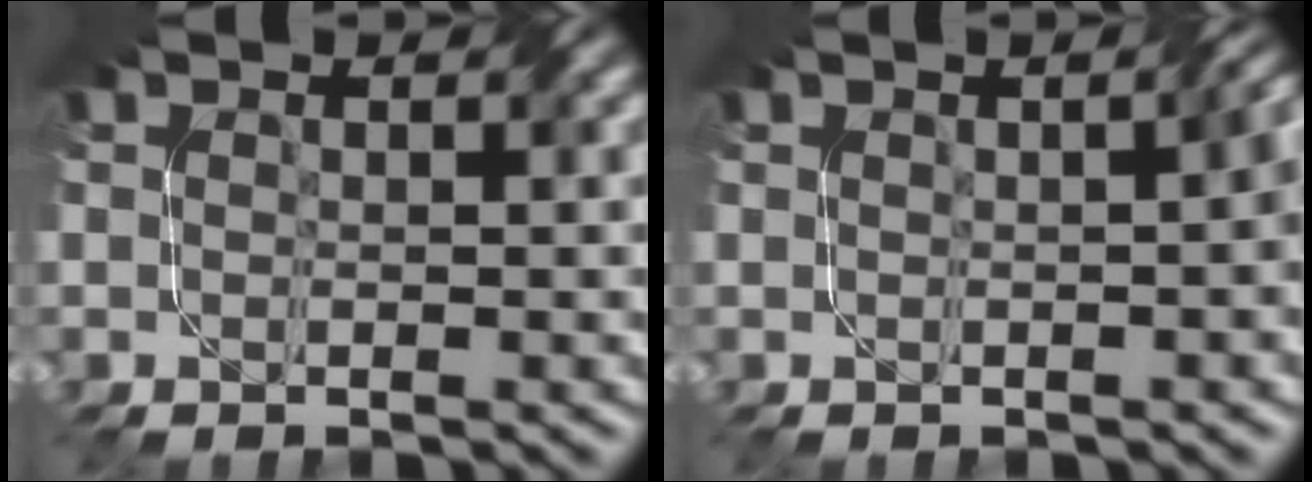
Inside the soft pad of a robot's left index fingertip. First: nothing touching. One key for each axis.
{"total": 3.5, "fx": 0.1, "fy": 1.2, "fz": 3.2, "tx": -0.018, "ty": 0.015, "tz": 0.005}